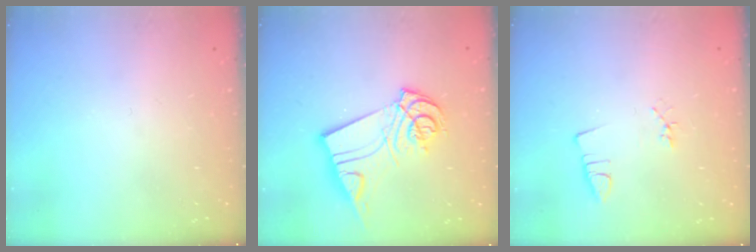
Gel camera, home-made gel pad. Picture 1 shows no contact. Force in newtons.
{"total": 12.1, "press": 12.0, "slide": 1.7}
{"total": 2.2, "press": 1.7, "slide": 1.4}